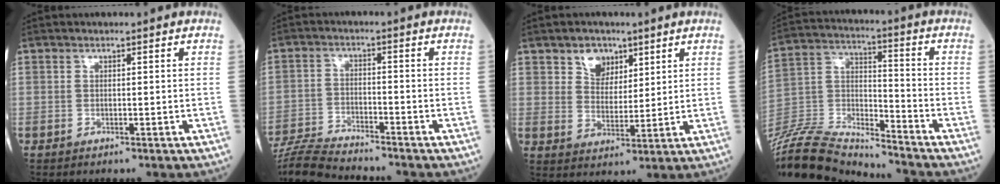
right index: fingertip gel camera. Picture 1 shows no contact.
{"total": 9.8, "force": [-9.4, -0.2, 2.7], "torque": [-0.048, -0.015, -0.168]}
{"total": 5.2, "force": [3.1, 3.5, 2.1], "torque": [-0.037, 0.006, 0.058]}
{"total": 19.3, "force": [-18.7, 1.5, 4.6], "torque": [-0.102, 0.016, -0.327]}